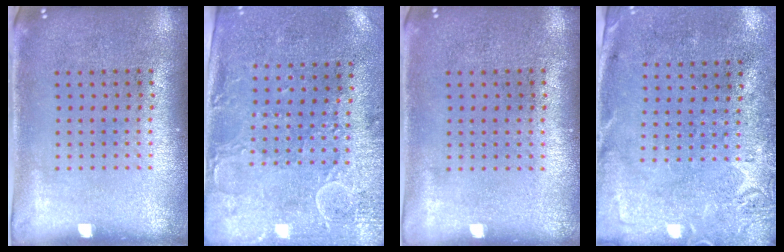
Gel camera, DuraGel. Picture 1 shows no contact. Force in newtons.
{"total": 3.0, "press": 2.4, "slide": 1.7}
{"total": 0.0}
{"total": 2.8, "press": 2.2, "slide": 1.8}